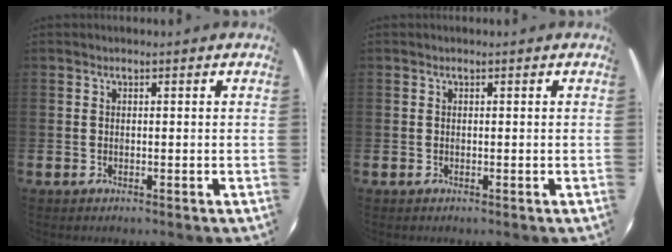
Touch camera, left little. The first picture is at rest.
{"total": 0.0}